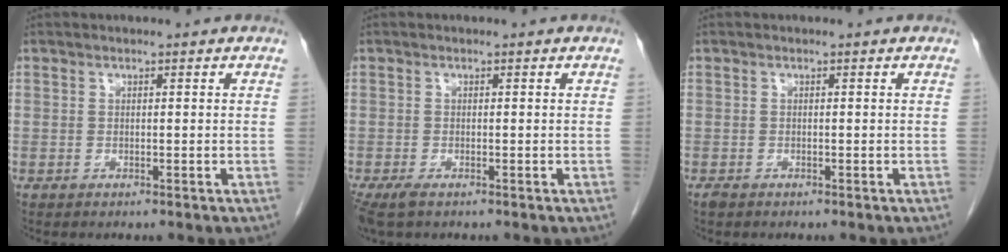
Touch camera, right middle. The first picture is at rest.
{"total": 2.6, "force": [-1.7, 0.8, 1.8], "torque": [-0.042, -0.010, -0.028]}
{"total": 0.6, "force": [-0.5, 0.2, 0.3], "torque": [-0.012, -0.002, -0.009]}